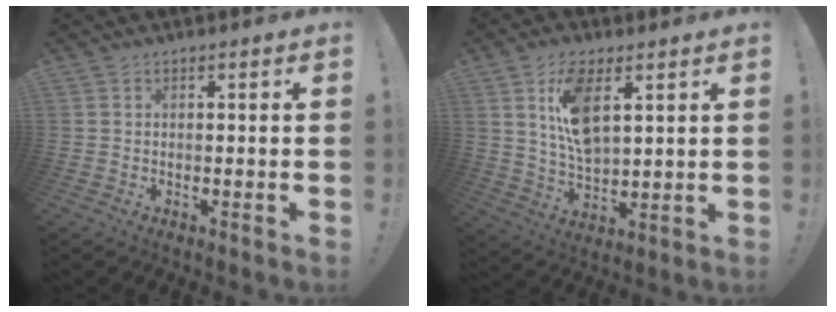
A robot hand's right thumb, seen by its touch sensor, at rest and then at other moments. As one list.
[{"total": 12.2, "force": [5.4, 6.0, 9.1], "torque": [-0.167, -0.017, 0.096]}]